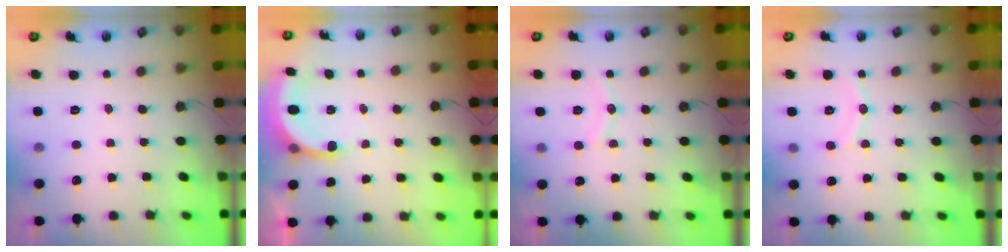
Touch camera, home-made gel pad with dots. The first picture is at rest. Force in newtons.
{"total": 6.9, "press": 6.8, "slide": 1.0}
{"total": 8.2, "press": 8.1, "slide": 0.8}
{"total": 8.7, "press": 8.7, "slide": 0.7}